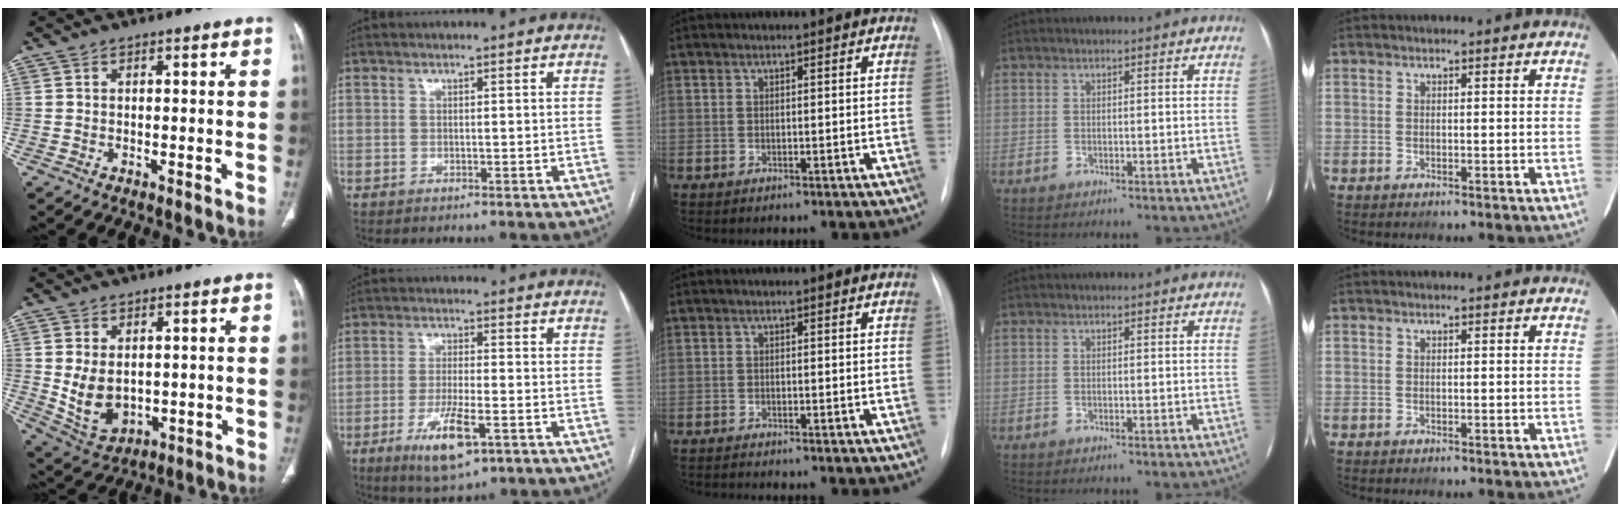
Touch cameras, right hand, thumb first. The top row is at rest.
{"thumb": {"total": 8.5, "force": [0.3, 5.9, 6.1], "torque": [-0.100, -0.013, 0.030]}, "index": {"total": 8.5, "force": [-3.9, 2.0, 7.3], "torque": [-0.139, -0.016, -0.061]}, "middle": {"total": 1.1, "force": [-1.1, -0.2, 0.0], "torque": [-0.001, -0.005, -0.019]}}